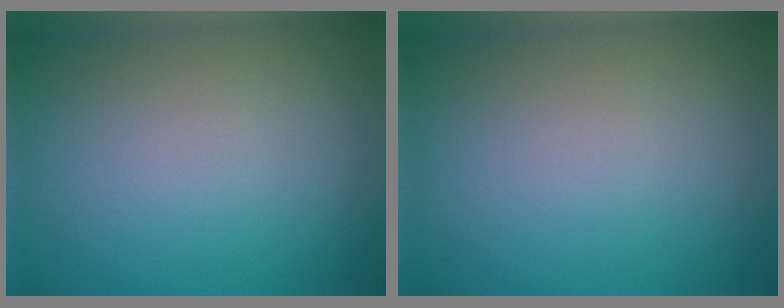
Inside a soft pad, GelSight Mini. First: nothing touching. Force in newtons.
{"total": 0.0}